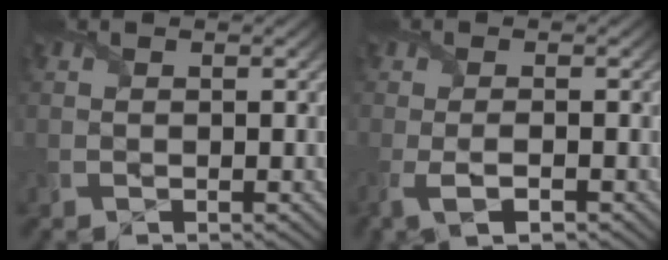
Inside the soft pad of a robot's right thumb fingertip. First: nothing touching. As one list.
[{"total": 3.1, "force": [-1.5, 0.7, 2.6], "torque": [-0.063, -0.005, -0.031]}]